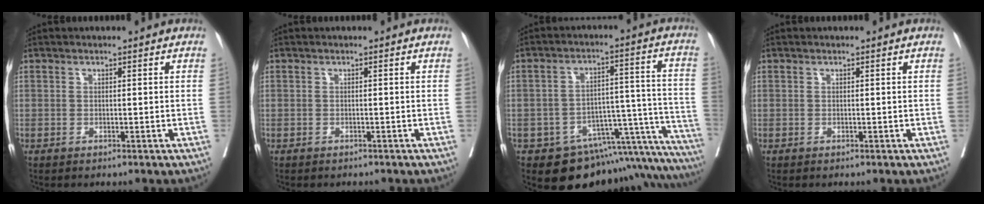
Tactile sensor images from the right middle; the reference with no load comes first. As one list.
[{"total": 1.6, "force": [-1.4, 0.7, 0.3], "torque": [-0.011, 0.000, -0.020]}, {"total": 16.3, "force": [-13.5, 6.5, 6.3], "torque": [-0.014, 0.085, -0.165]}, {"total": 0.0}]